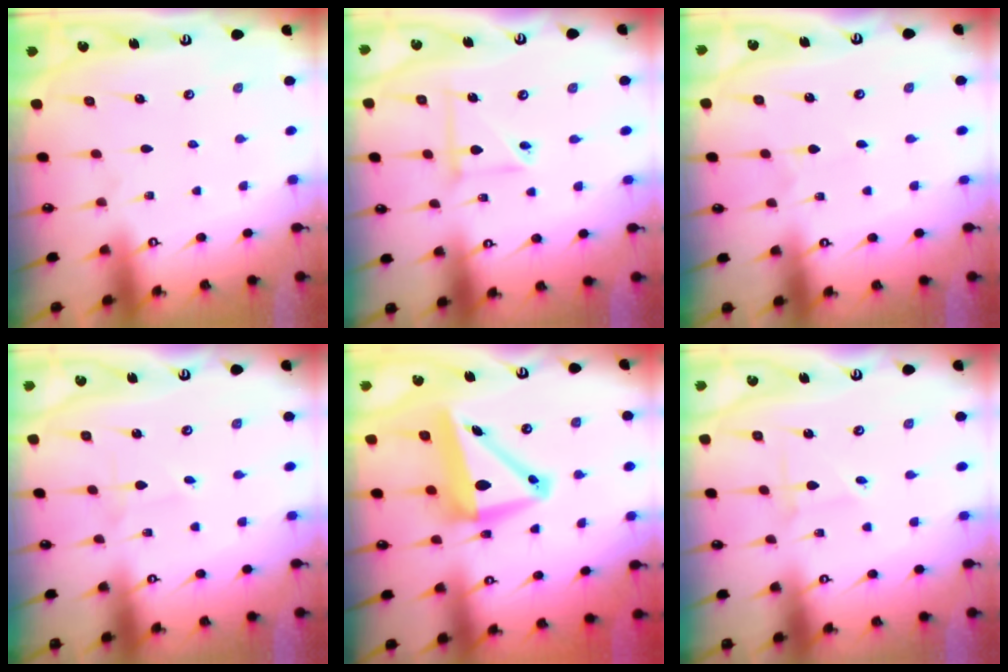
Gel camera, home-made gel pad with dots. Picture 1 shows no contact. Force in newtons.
{"total": 5.1, "press": 5.0, "slide": 0.5}
{"total": 0.5, "press": 0.5, "slide": 0.1}
{"total": 0.8, "press": 0.8, "slide": 0.0}
{"total": 11.4, "press": 10.7, "slide": 4.0}
{"total": 1.0, "press": 1.0, "slide": 0.1}